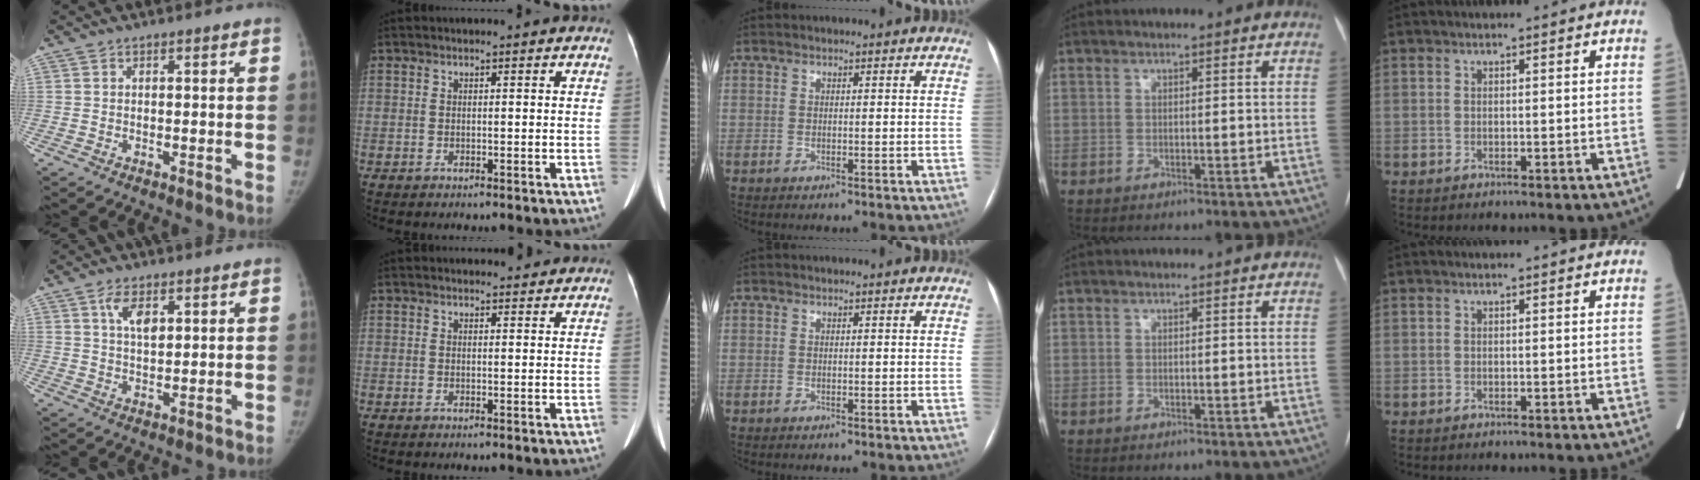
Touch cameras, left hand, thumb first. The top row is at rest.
{"thumb": {"total": 5.0, "force": [2.3, 2.4, 3.7], "torque": [-0.060, -0.009, 0.044]}, "index": {"total": 2.6, "force": [2.5, 0.8, 0.3], "torque": [-0.006, 0.007, 0.028]}}